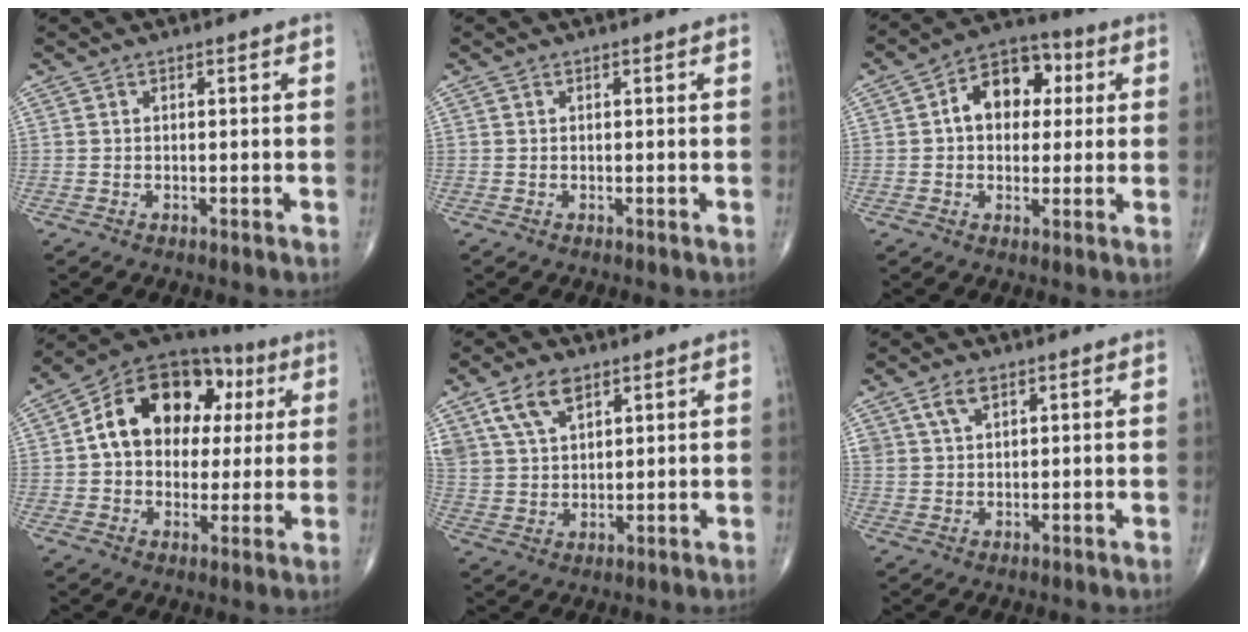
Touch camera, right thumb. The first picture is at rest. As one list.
[{"total": 0.0}, {"total": 11.5, "force": [2.2, 8.2, 7.8], "torque": [-0.082, 0.021, 0.024]}, {"total": 19.0, "force": [3.7, 13.5, 12.7], "torque": [-0.163, 0.027, 0.053]}, {"total": 8.8, "force": [5.1, 4.9, 5.3], "torque": [-0.093, -0.013, 0.104]}, {"total": 4.0, "force": [2.2, 2.3, 2.5], "torque": [-0.042, -0.005, 0.046]}]